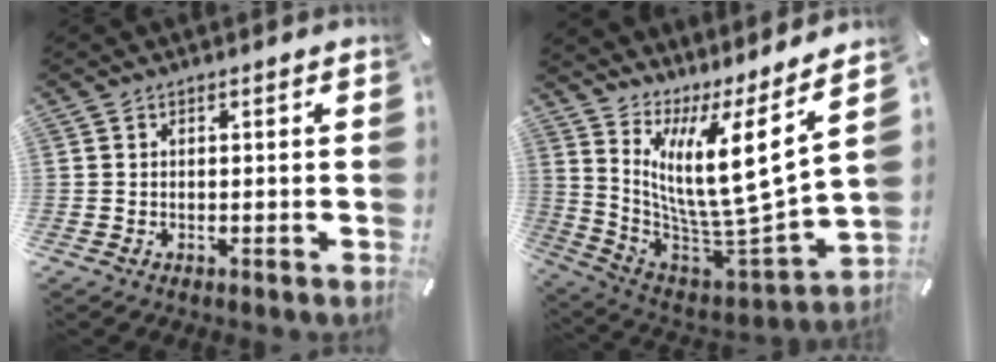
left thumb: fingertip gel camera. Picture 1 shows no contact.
{"total": 15.6, "force": [6.9, 3.3, 13.6], "torque": [-0.259, -0.088, 0.102]}